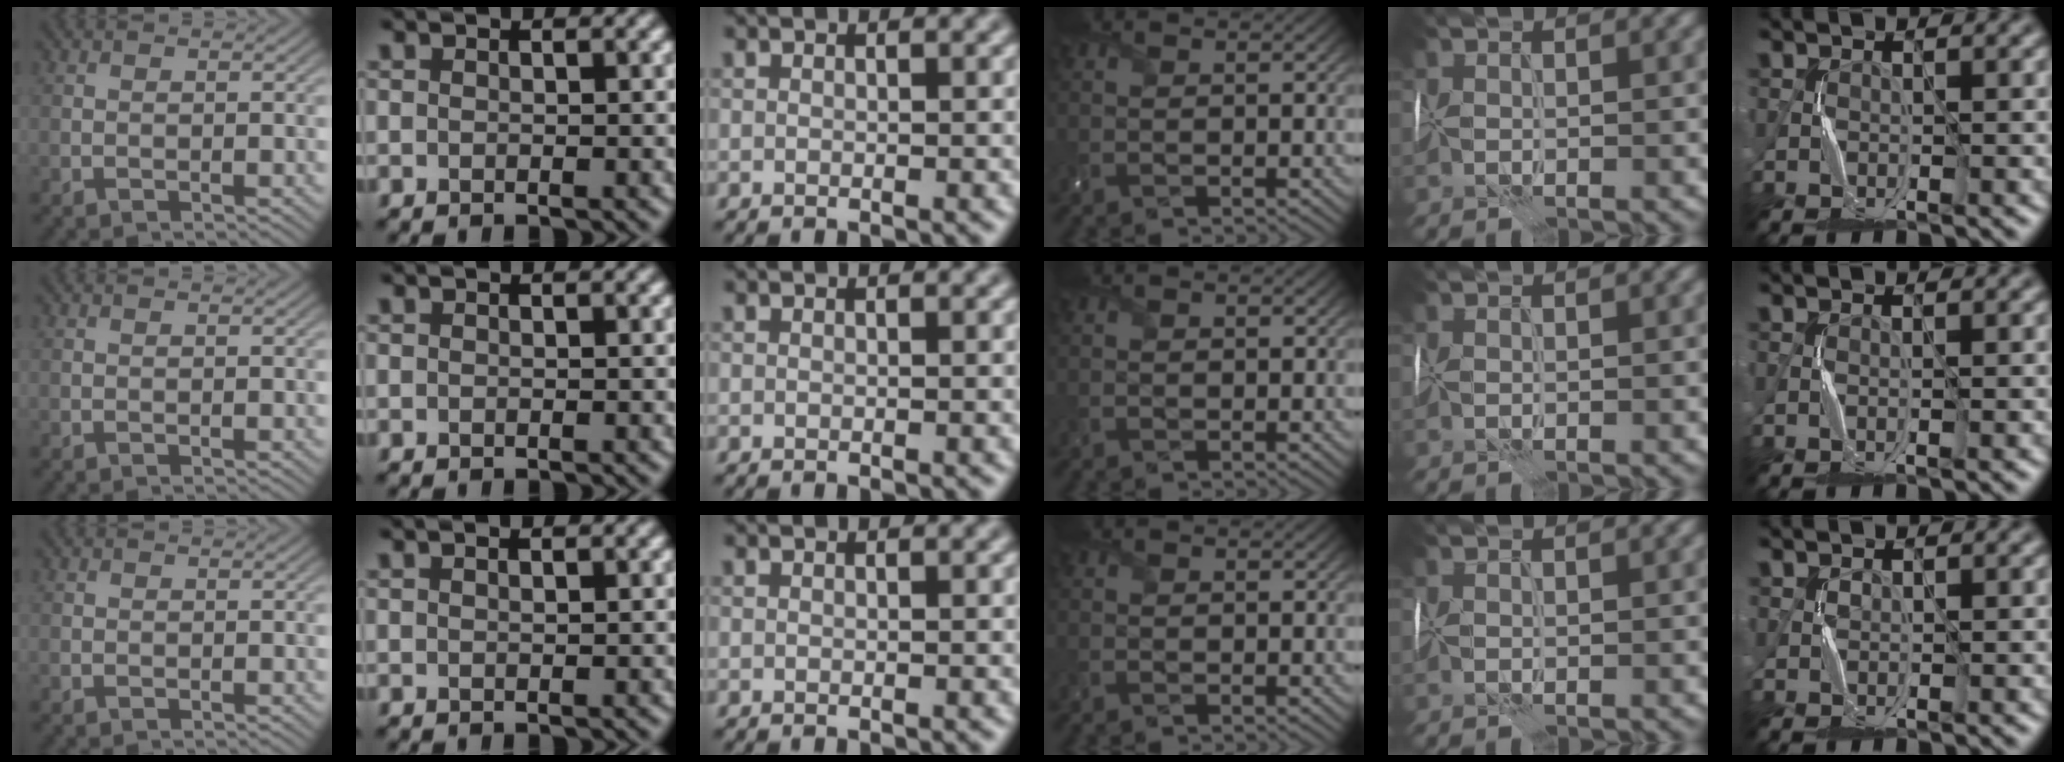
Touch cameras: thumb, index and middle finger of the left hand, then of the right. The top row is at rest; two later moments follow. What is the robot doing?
{"motion": "wrap", "object": "felt sheet"}